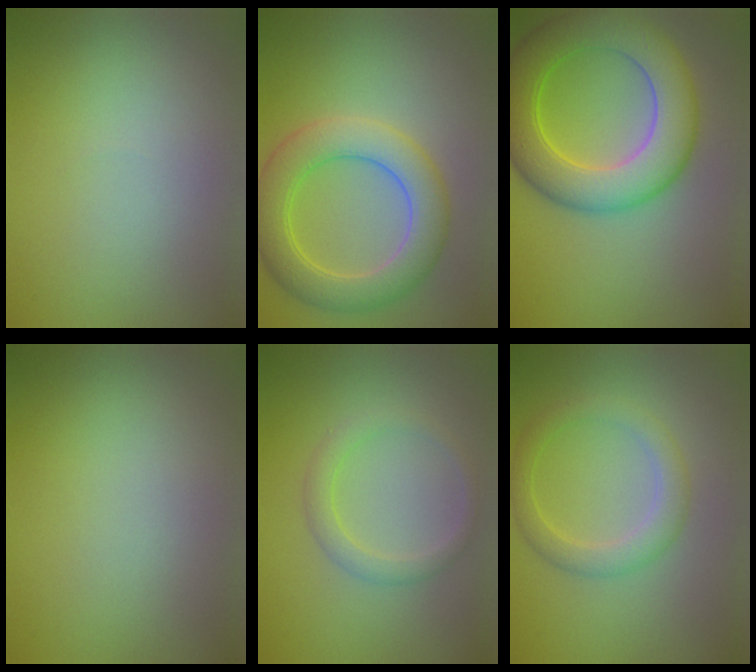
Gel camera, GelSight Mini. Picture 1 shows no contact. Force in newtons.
{"total": 6.3, "press": 6.3, "slide": 0.4}
{"total": 8.8, "press": 8.8, "slide": 0.1}
{"total": 0.0}
{"total": 2.1, "press": 2.1, "slide": 0.1}
{"total": 3.0, "press": 3.0, "slide": 0.1}